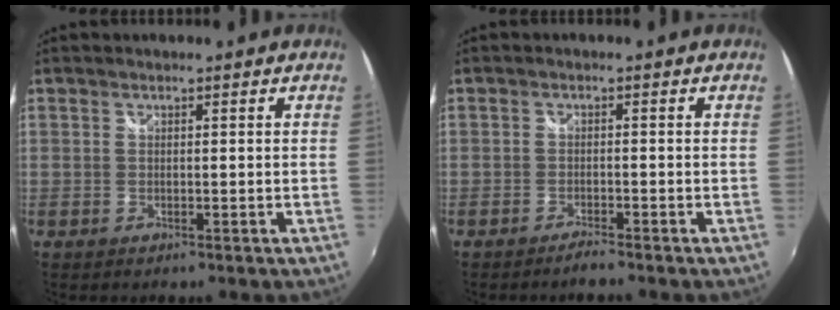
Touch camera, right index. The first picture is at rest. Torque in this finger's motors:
{"motor_torque": [0.13, -0.05, 0.15, 0.01]}